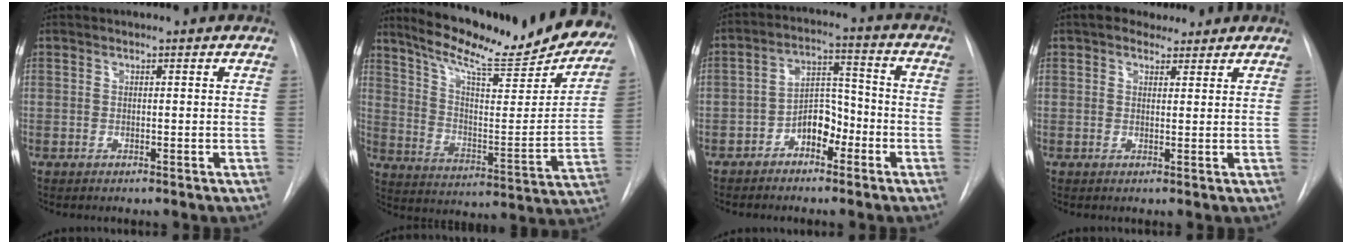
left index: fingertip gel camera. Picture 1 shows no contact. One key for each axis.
{"total": 25.9, "fx": 22.3, "fy": 4.3, "fz": 12.5, "tx": -0.196, "ty": -0.052, "tz": 0.306}
{"total": 6.3, "fx": -3.3, "fy": 3.5, "fz": 4.0, "tx": -0.071, "ty": 0.024, "tz": -0.062}
{"total": 3.9, "fx": 3.1, "fy": 2.0, "fz": 1.2, "tx": -0.017, "ty": 0.018, "tz": 0.049}